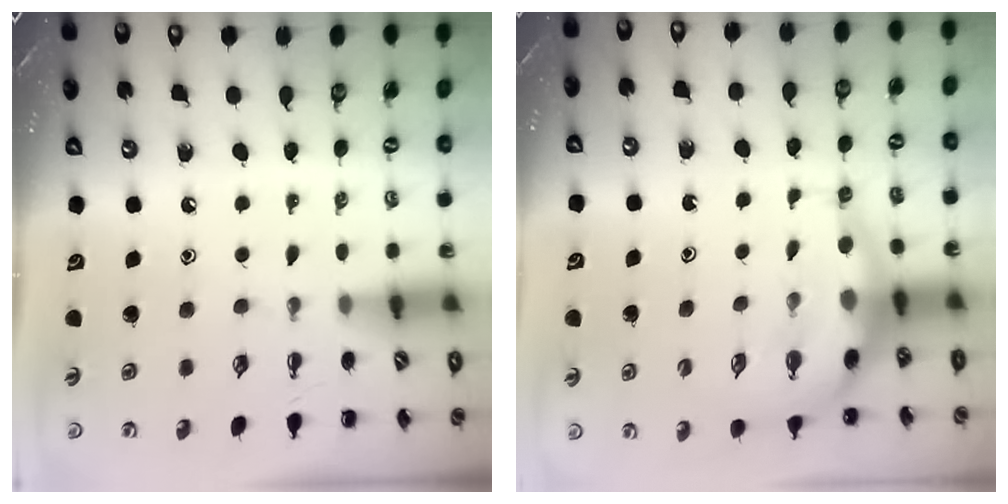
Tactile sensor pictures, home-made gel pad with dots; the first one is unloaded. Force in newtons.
{"total": 6.6, "press": 6.5, "slide": 1.6}